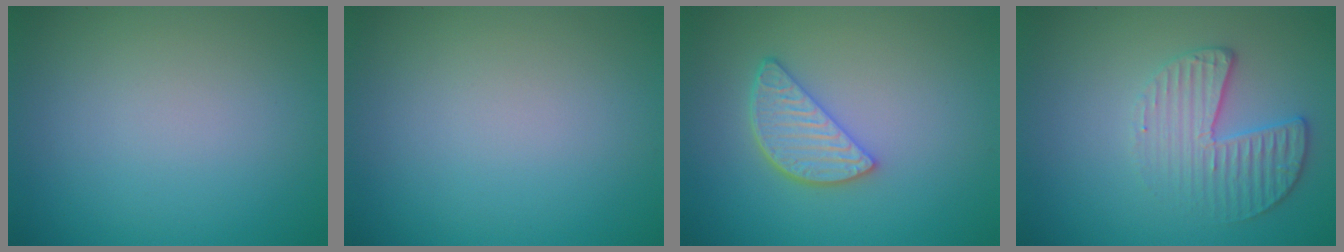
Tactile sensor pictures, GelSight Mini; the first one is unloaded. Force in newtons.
{"total": 0.0}
{"total": 3.6, "press": 3.0, "slide": 2.0}
{"total": 3.3, "press": 3.0, "slide": 1.5}